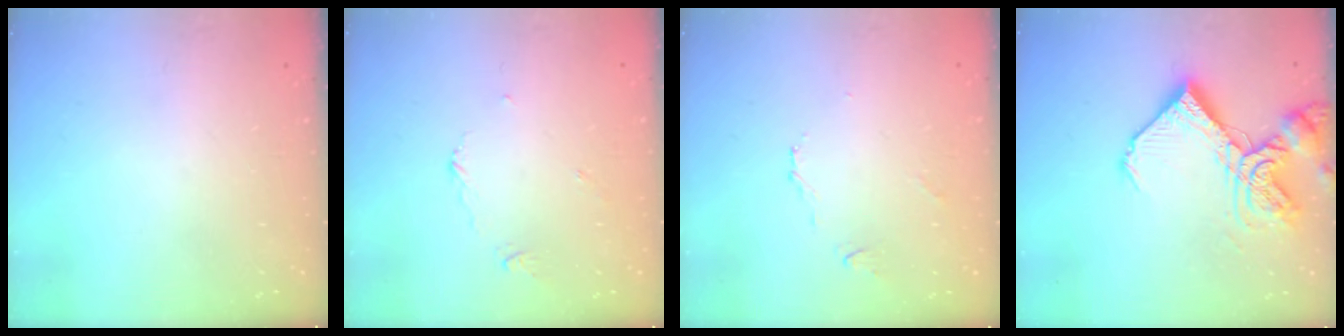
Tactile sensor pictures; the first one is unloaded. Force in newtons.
{"total": 3.6, "press": 3.6, "slide": 0.5}
{"total": 3.2, "press": 3.1, "slide": 0.6}
{"total": 15.4, "press": 15.3, "slide": 2.1}